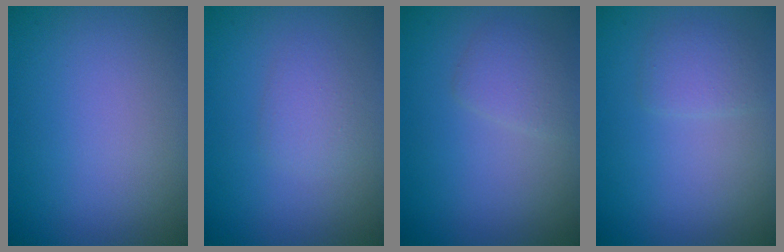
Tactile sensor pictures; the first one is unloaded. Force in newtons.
{"total": 1.6, "press": 1.6, "slide": 0.1}
{"total": 1.9, "press": 1.9, "slide": 0.0}
{"total": 1.6, "press": 1.6, "slide": 0.0}